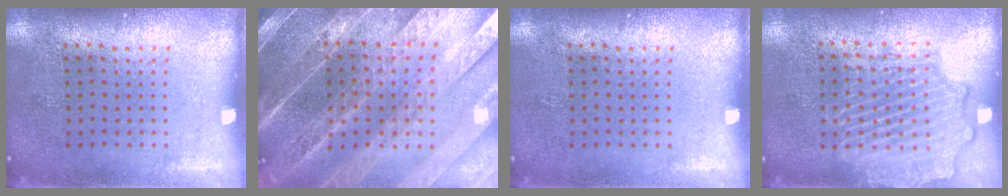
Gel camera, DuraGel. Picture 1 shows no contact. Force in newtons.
{"total": 5.1, "press": 4.4, "slide": 2.6}
{"total": 0.0}
{"total": 2.3, "press": 2.3, "slide": 0.4}